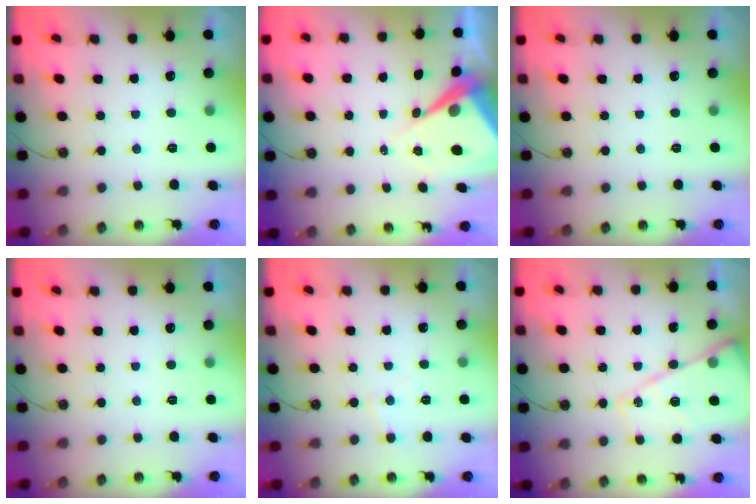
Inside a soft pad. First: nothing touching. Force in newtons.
{"total": 9.6, "press": 9.5, "slide": 0.9}
{"total": 0.0}
{"total": 0.0}
{"total": 3.7, "press": 3.7, "slide": 0.5}
{"total": 15.8, "press": 15.8, "slide": 1.5}